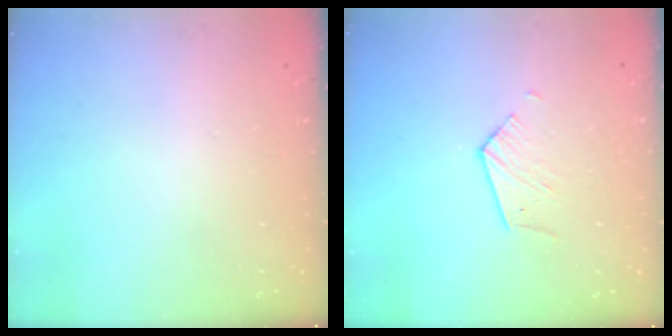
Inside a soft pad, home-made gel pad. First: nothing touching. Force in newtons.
{"total": 5.0, "press": 5.0, "slide": 0.6}